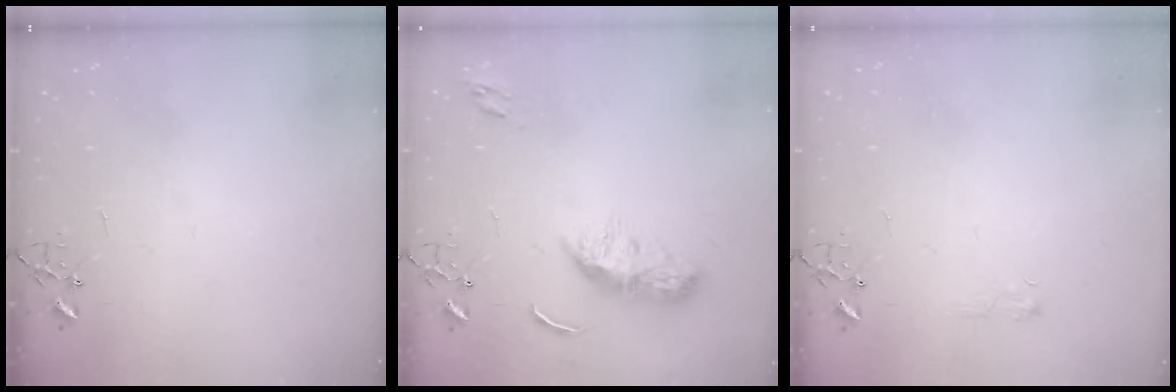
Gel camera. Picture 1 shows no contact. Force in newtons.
{"total": 10.4, "press": 10.4, "slide": 0.0}
{"total": 5.5, "press": 5.4, "slide": 0.8}